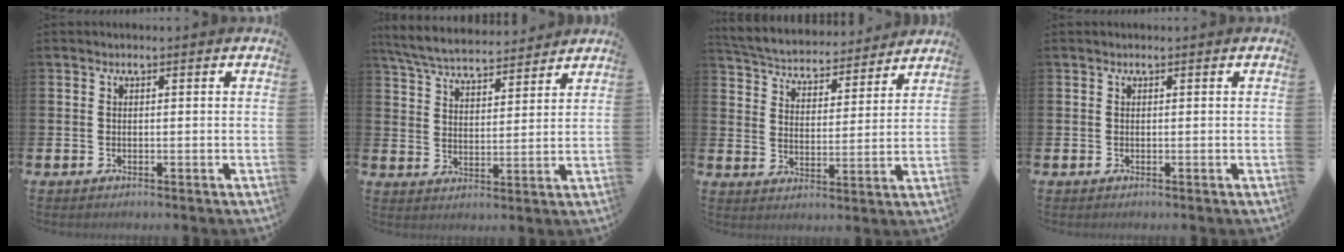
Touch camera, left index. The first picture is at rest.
{"total": 6.5, "force": [6.2, 1.0, 1.4], "torque": [-0.056, -0.034, 0.112]}
{"total": 5.0, "force": [4.8, 1.2, 0.5], "torque": [-0.040, -0.042, 0.078]}
{"total": 0.0}